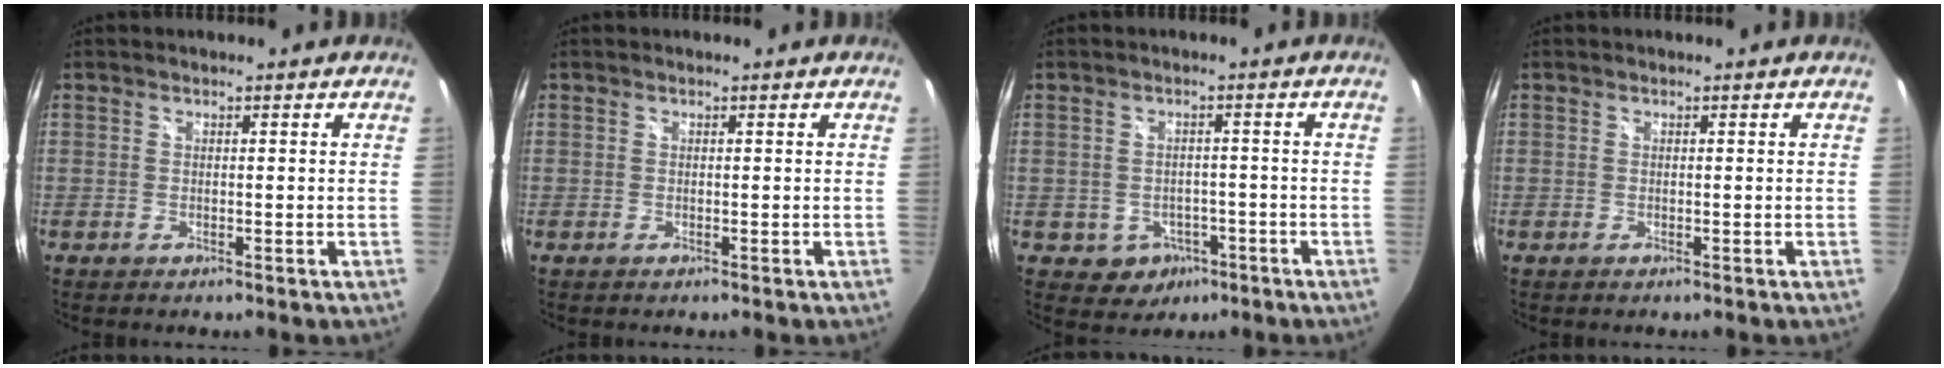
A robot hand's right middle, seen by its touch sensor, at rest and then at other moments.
{"total": 0.0}
{"total": 4.9, "force": [-2.1, 4.3, 1.1], "torque": [-0.035, 0.009, -0.016]}
{"total": 0.0}